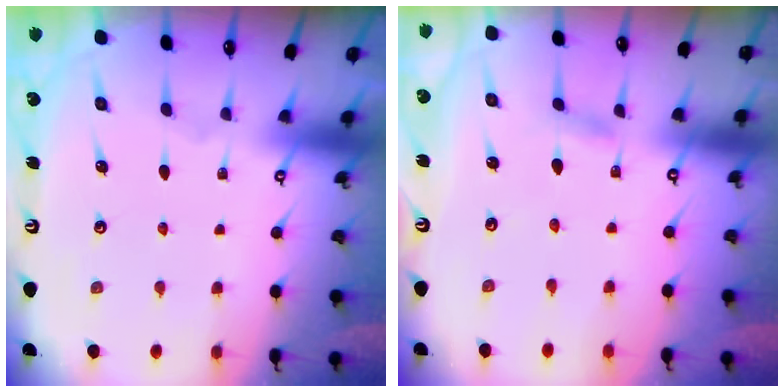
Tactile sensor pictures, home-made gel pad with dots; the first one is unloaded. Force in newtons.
{"total": 2.1, "press": 2.1, "slide": 0.2}